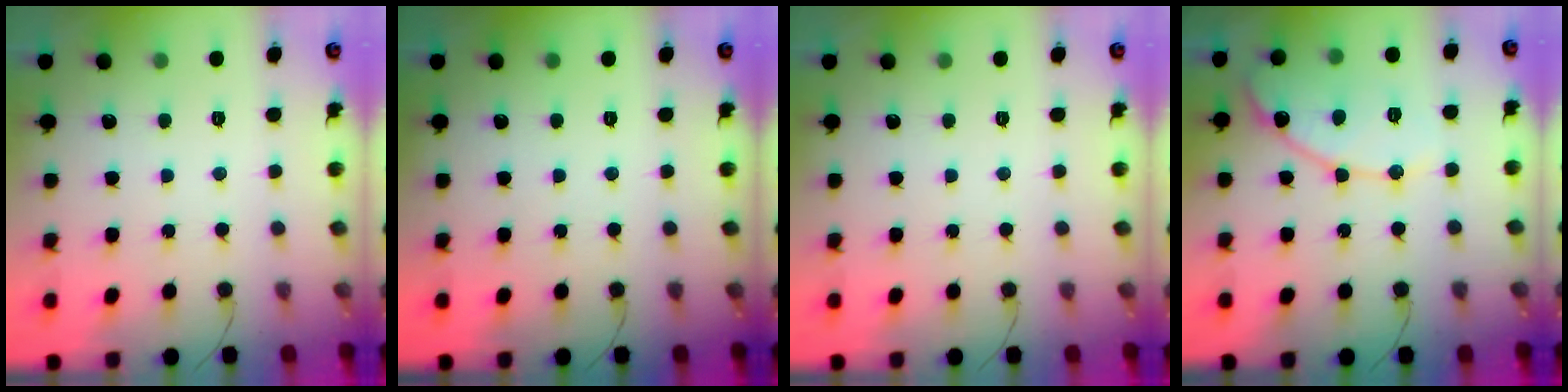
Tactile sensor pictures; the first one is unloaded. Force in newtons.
{"total": 0.0}
{"total": 0.0}
{"total": 12.8, "press": 12.7, "slide": 1.1}